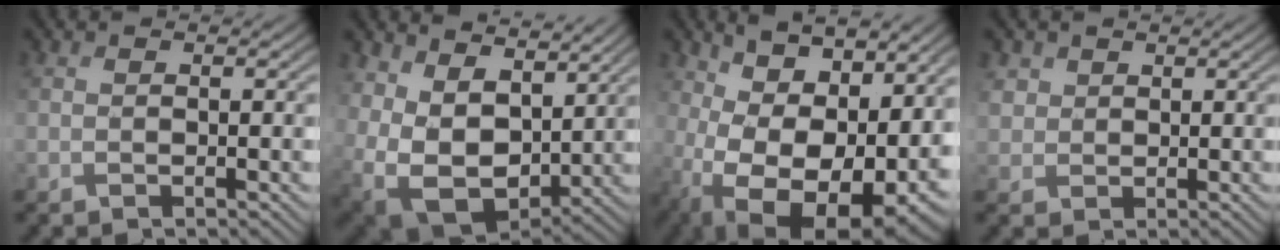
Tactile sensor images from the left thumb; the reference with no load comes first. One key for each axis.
{"total": 13.4, "fx": 3.1, "fy": 10.0, "fz": 8.3, "tx": -0.224, "ty": -0.025, "tz": 0.080}
{"total": 16.5, "fx": -0.3, "fy": 10.0, "fz": 13.2, "tx": -0.203, "ty": -0.036, "tz": 0.042}
{"total": 2.2, "fx": 1.1, "fy": 1.8, "fz": -0.4, "tx": -0.007, "ty": 0.002, "tz": 0.030}